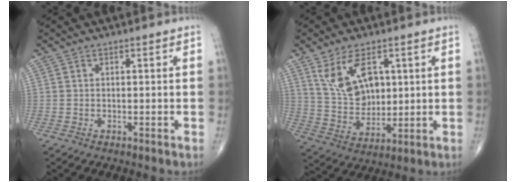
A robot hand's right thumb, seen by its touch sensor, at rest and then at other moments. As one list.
[{"total": 10.9, "force": [4.4, 6.4, 7.6], "torque": [-0.119, -0.019, 0.098]}]